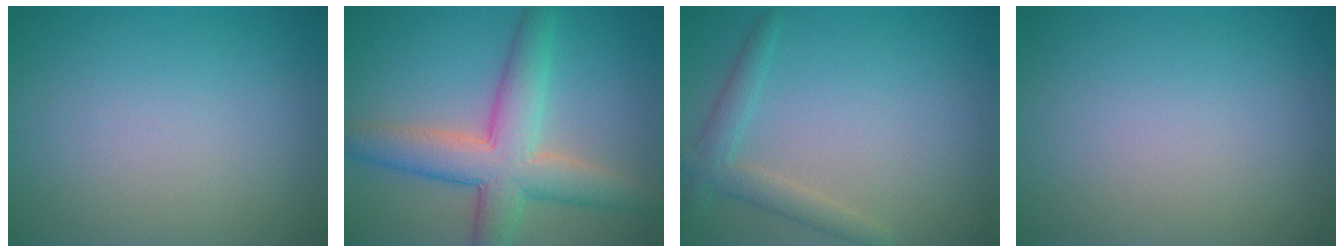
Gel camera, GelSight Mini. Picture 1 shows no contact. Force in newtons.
{"total": 7.2, "press": 7.2, "slide": 0.2}
{"total": 2.5, "press": 2.5, "slide": 0.2}
{"total": 0.0}